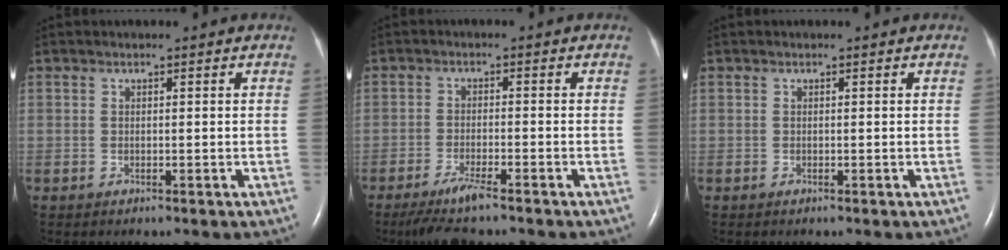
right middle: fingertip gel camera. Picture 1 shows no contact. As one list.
[{"total": 5.8, "force": [-4.4, 0.3, 3.7], "torque": [-0.077, -0.017, -0.079]}, {"total": 0.0}]